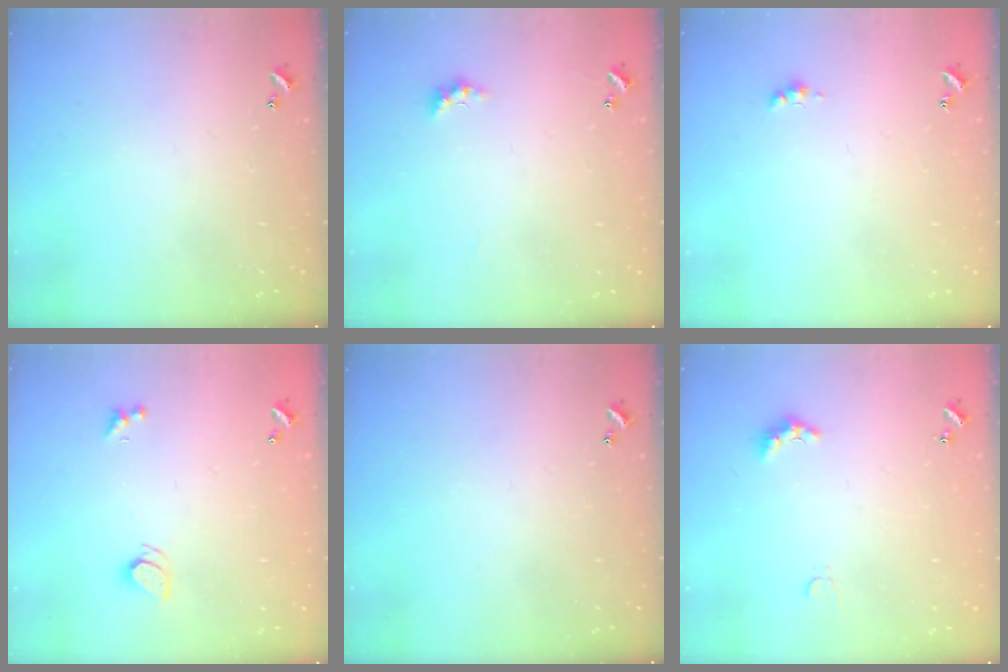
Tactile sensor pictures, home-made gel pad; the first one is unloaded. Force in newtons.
{"total": 1.5, "press": 1.3, "slide": 0.7}
{"total": 2.0, "press": 1.9, "slide": 0.5}
{"total": 2.1, "press": 2.1, "slide": 0.3}
{"total": 0.0}
{"total": 2.9, "press": 2.8, "slide": 0.6}